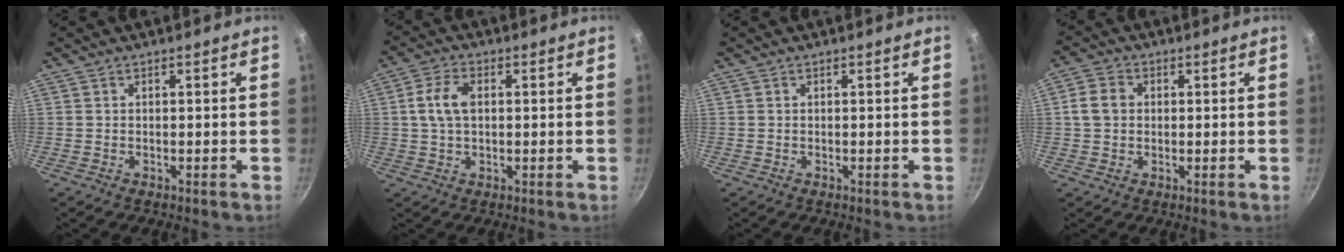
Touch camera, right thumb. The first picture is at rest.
{"total": 6.4, "force": [0.9, 3.8, 5.1], "torque": [-0.100, 0.011, 0.012]}
{"total": 0.0}
{"total": 4.9, "force": [0.5, 4.0, 2.8], "torque": [-0.043, 0.008, 0.000]}